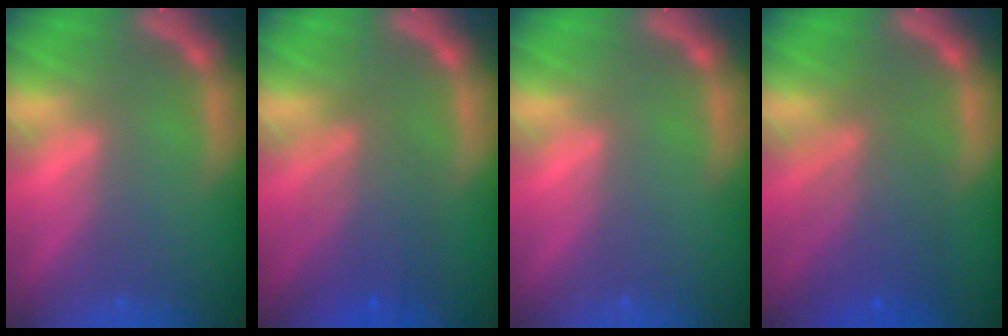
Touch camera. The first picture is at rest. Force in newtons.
{"total": 5.0}
{"total": 0.0}
{"total": 6.0}